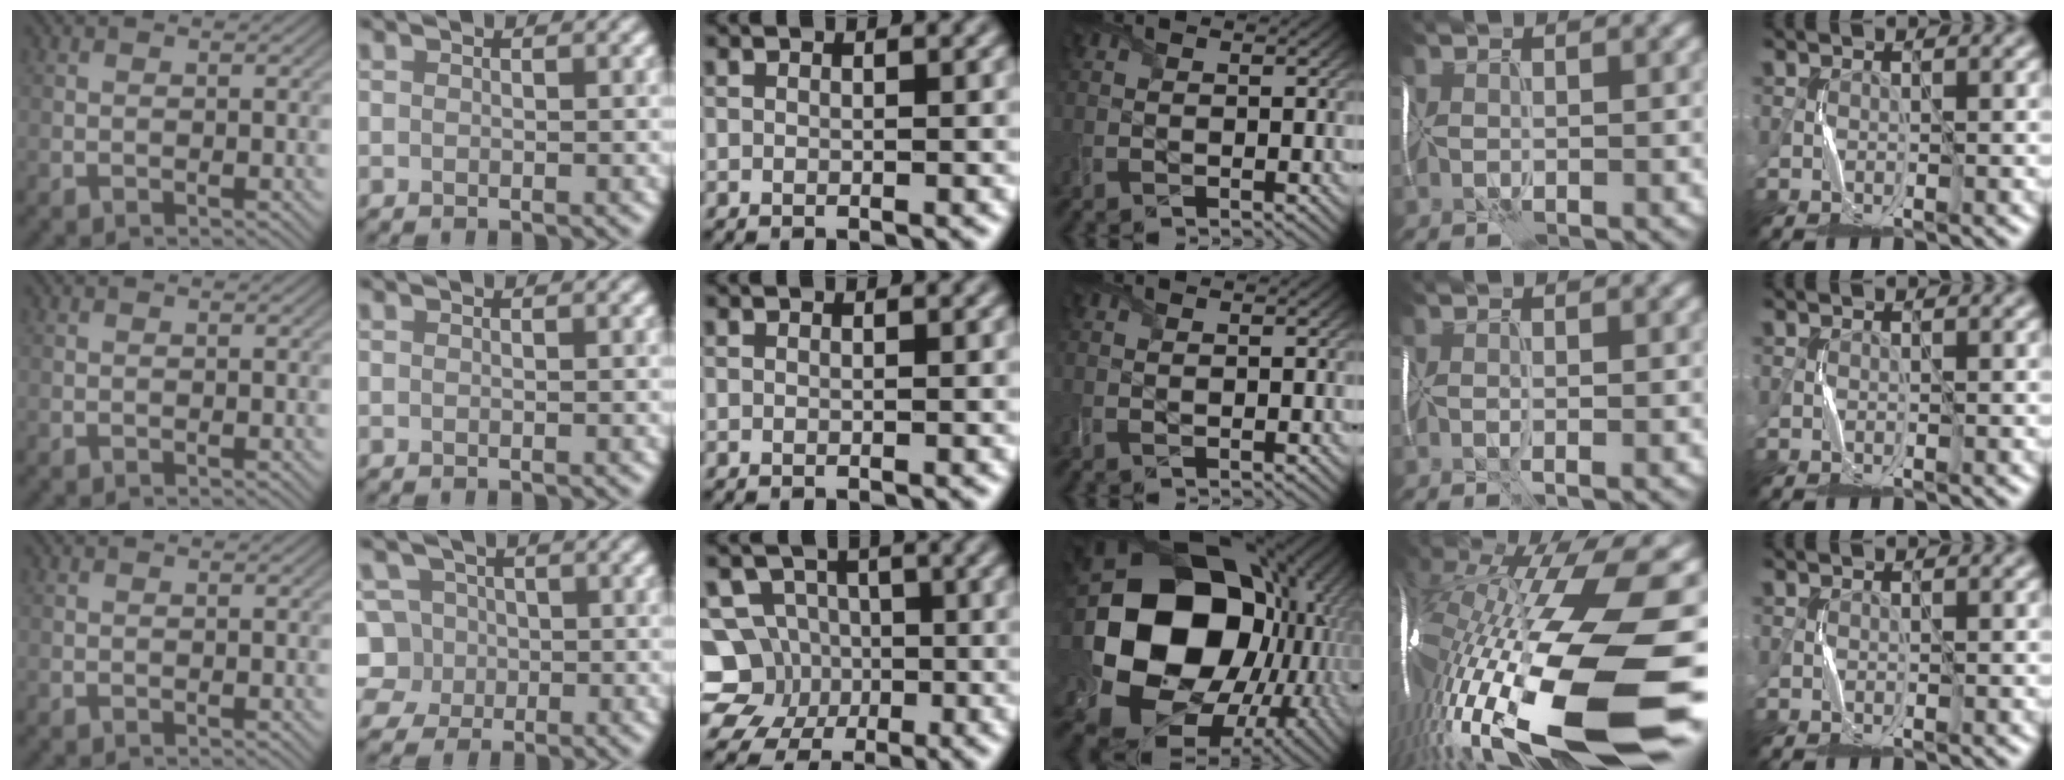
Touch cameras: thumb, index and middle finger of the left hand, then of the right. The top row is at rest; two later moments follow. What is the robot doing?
{"motion": "wrap", "object": "receipt paper"}